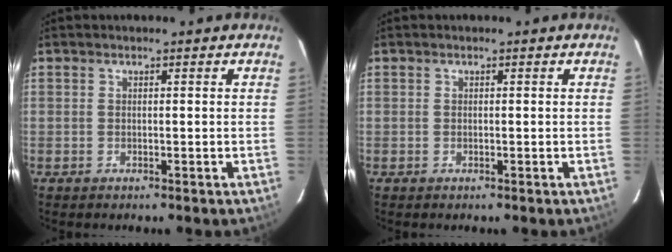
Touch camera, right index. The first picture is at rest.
{"total": 0.0}